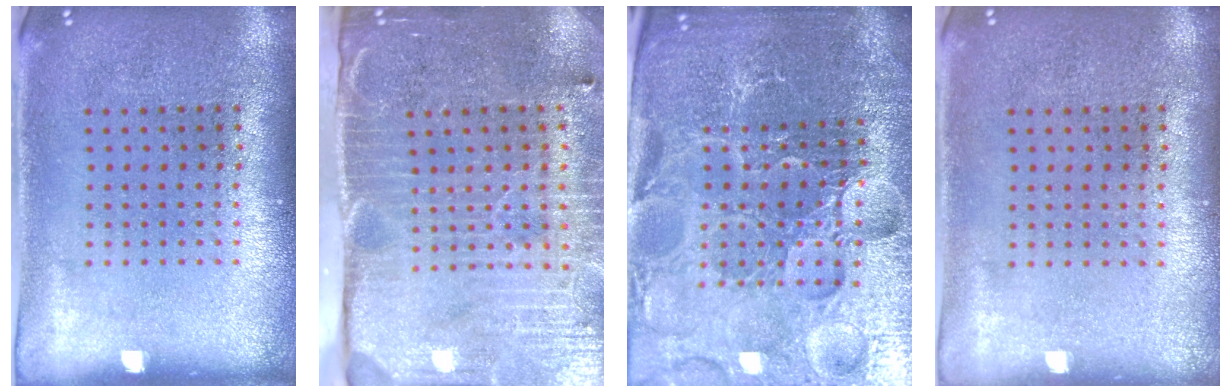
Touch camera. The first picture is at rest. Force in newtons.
{"total": 4.5, "press": 3.7, "slide": 2.6}
{"total": 5.5, "press": 5.2, "slide": 1.8}
{"total": 0.0}